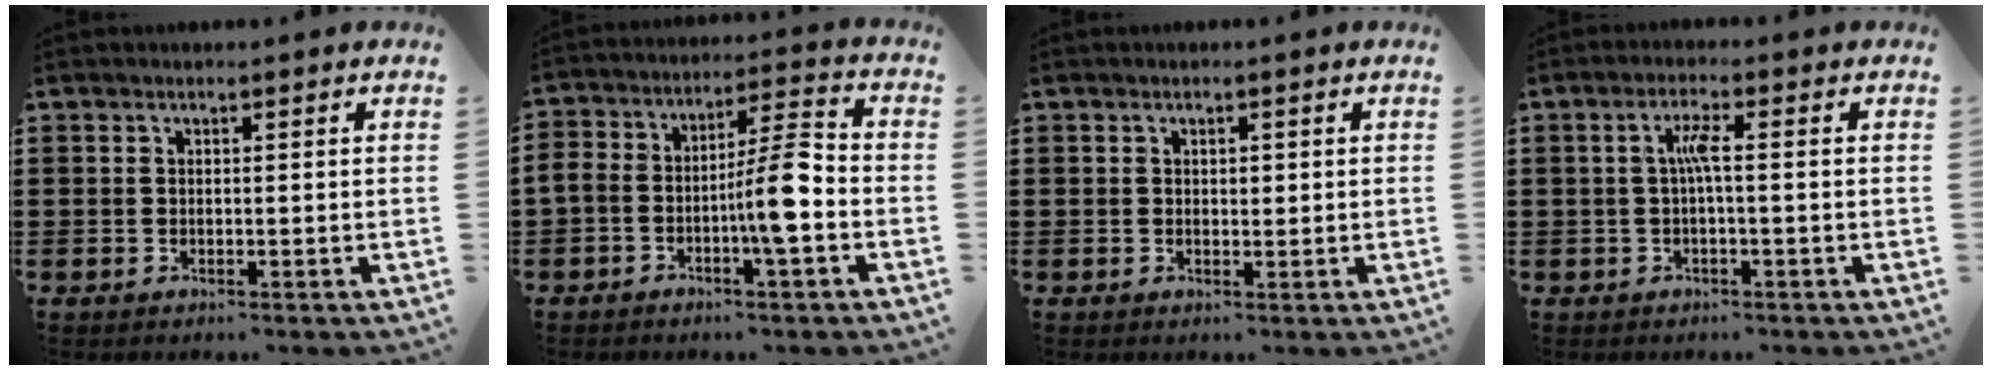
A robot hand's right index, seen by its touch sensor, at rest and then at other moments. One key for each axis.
{"total": 8.6, "fx": -3.3, "fy": 2.3, "fz": 7.5, "tx": -0.133, "ty": 0.011, "tz": -0.061}
{"total": 0.8, "fx": 0.3, "fy": 0.5, "fz": 0.5, "tx": -0.010, "ty": 0.005, "tz": 0.005}
{"total": 3.2, "fx": -0.1, "fy": 0.2, "fz": 3.2, "tx": -0.064, "ty": 0.002, "tz": -0.007}